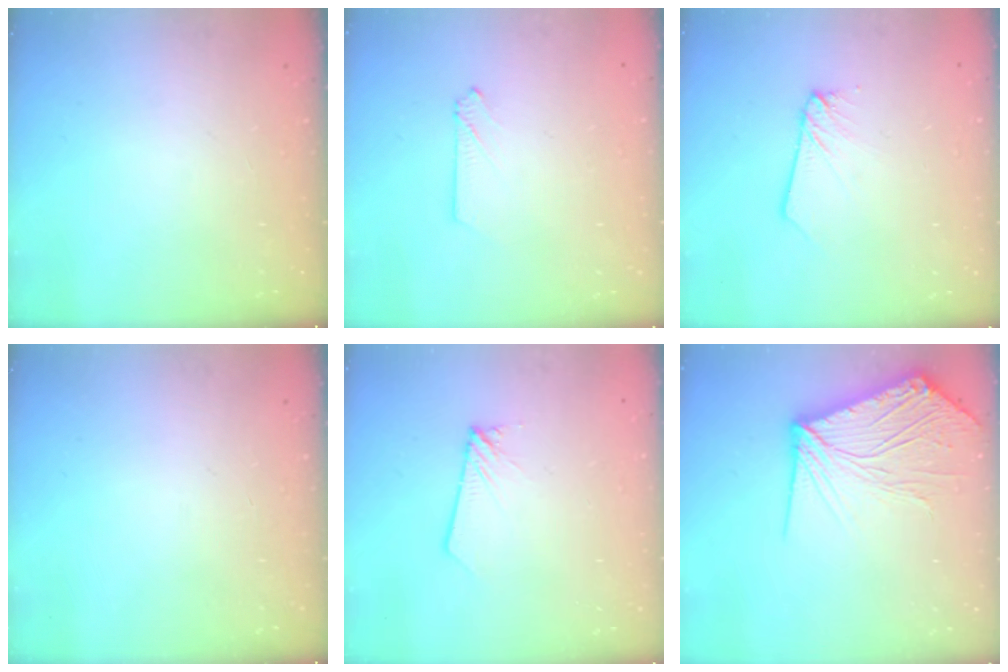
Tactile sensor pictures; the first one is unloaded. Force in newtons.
{"total": 2.1, "press": 2.1, "slide": 0.2}
{"total": 2.0, "press": 2.0, "slide": 0.2}
{"total": 0.0}
{"total": 1.7, "press": 1.7, "slide": 0.2}
{"total": 16.3, "press": 16.2, "slide": 2.4}